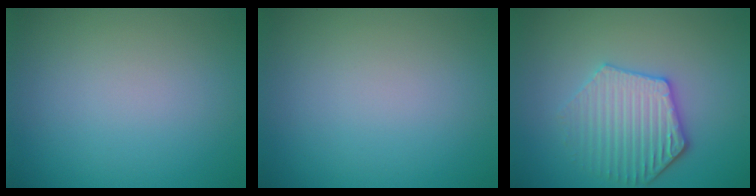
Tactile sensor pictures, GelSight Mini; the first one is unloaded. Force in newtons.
{"total": 0.0}
{"total": 4.2, "press": 3.9, "slide": 1.6}